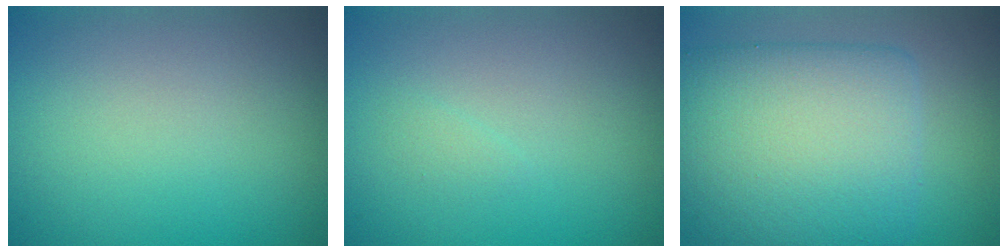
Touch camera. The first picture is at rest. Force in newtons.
{"total": 0.5, "press": 0.5, "slide": 0.0}
{"total": 9.6, "press": 9.6, "slide": 0.2}